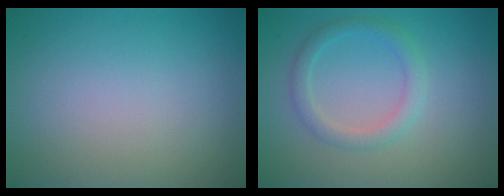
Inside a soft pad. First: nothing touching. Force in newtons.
{"total": 2.3, "press": 2.3, "slide": 0.1}